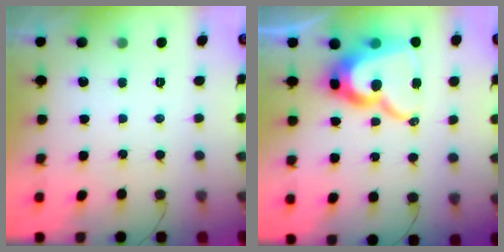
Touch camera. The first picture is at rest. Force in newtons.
{"total": 18.6, "press": 18.6, "slide": 1.7}